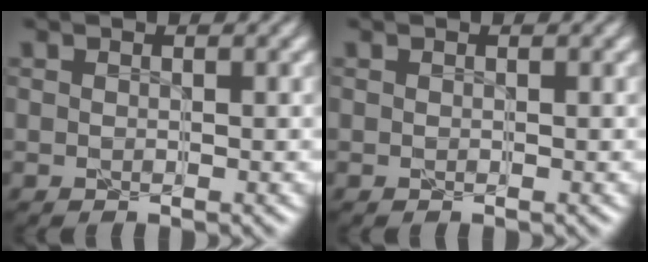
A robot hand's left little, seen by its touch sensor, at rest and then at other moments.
{"total": 0.0}